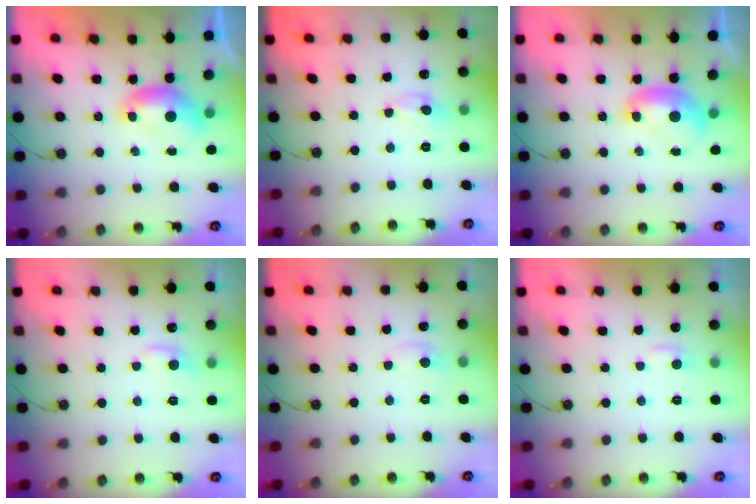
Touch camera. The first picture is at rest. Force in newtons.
{"total": 0.0}
{"total": 1.6, "press": 1.5, "slide": 0.1}
{"total": 0.9, "press": 0.5, "slide": 0.7}
{"total": 0.6, "press": 0.0, "slide": 0.6}
{"total": 2.8, "press": 2.7, "slide": 0.5}